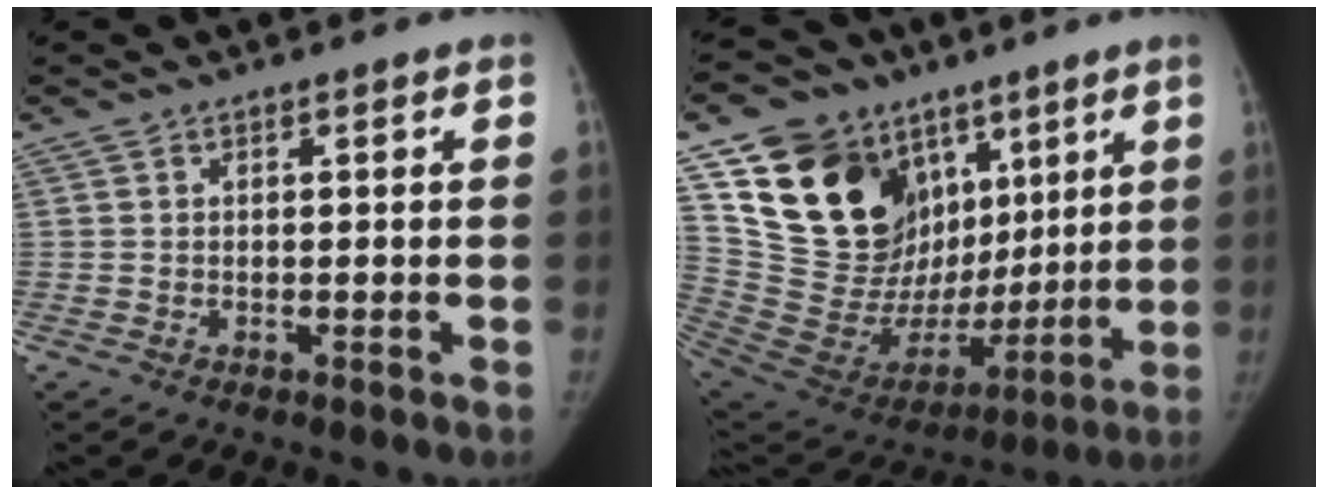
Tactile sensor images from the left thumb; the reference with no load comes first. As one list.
[{"total": 27.5, "force": [11.4, 19.4, 15.8], "torque": [-0.234, 0.007, 0.219]}]